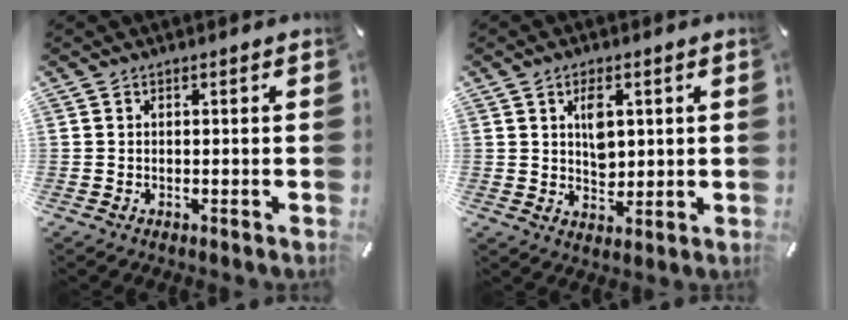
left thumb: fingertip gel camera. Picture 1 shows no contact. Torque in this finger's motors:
{"motor_torque": [0.83, 1.07, 0.45, -0.47, 0.21]}